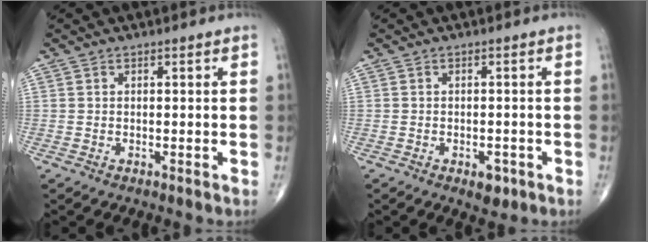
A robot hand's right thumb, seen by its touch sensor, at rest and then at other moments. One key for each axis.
{"total": 3.0, "fx": -1.4, "fy": 1.6, "fz": 2.0, "tx": -0.017, "ty": 0.003, "tz": -0.014}